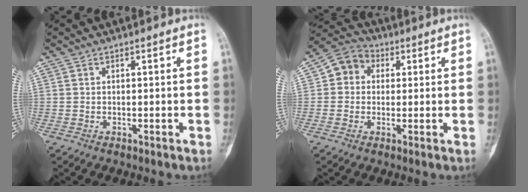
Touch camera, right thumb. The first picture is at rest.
{"total": 6.9, "force": [1.3, 5.9, 3.2], "torque": [-0.030, 0.015, 0.009]}